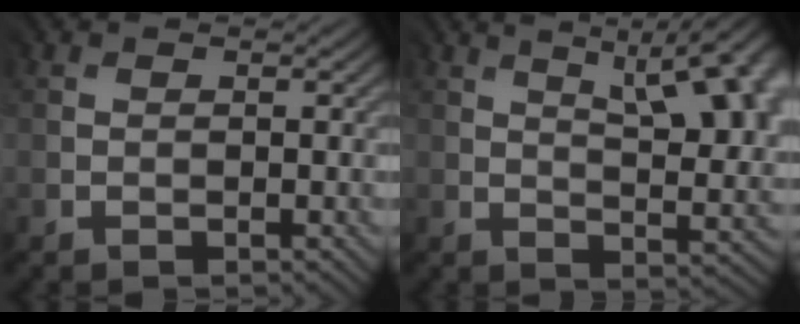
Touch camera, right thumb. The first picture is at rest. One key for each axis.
{"total": 15.1, "fx": 6.1, "fy": 6.1, "fz": 12.4, "tx": -0.140, "ty": 0.037, "tz": 0.087}